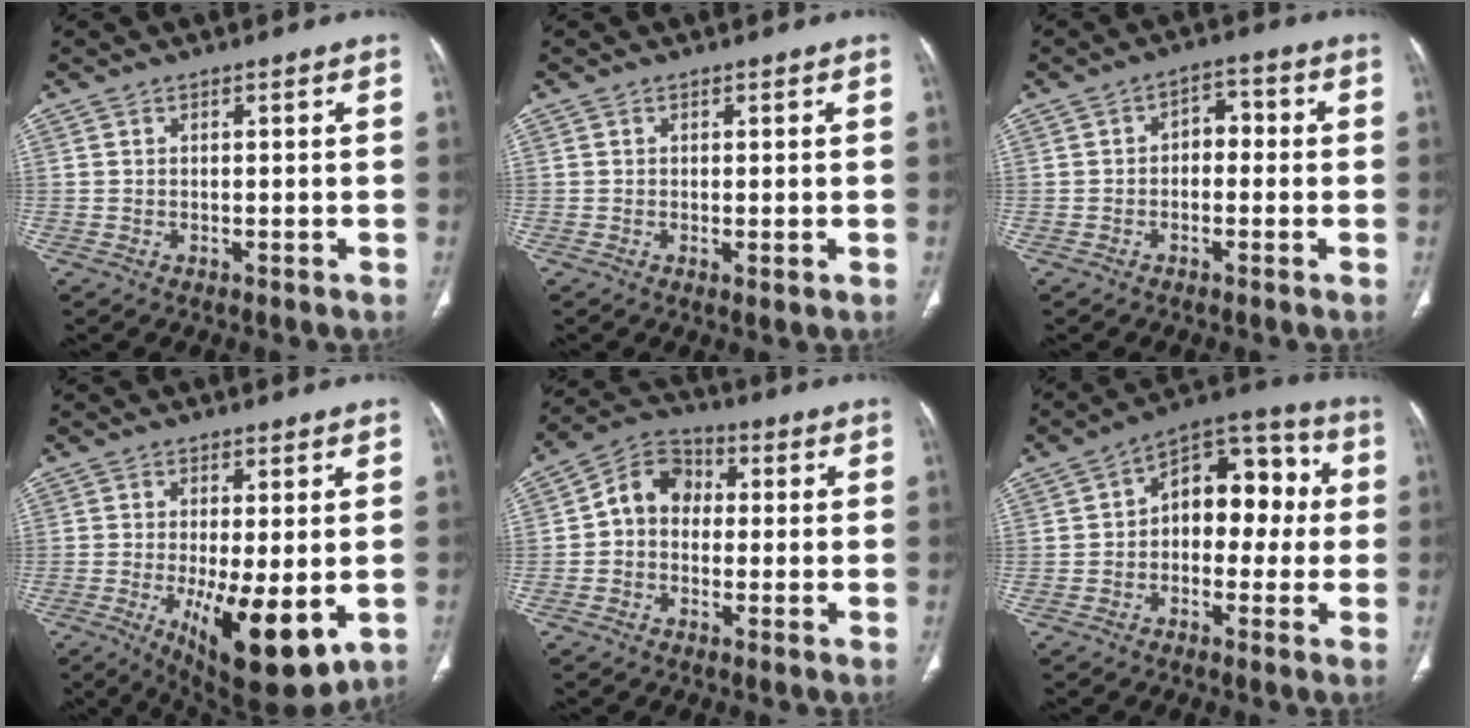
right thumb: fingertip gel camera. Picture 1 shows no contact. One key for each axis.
{"total": 1.0, "fx": -0.1, "fy": 0.3, "fz": 0.9, "tx": -0.021, "ty": -0.006, "tz": -0.001}
{"total": 4.4, "fx": -0.4, "fy": 3.0, "fz": 3.1, "tx": -0.021, "ty": 0.024, "tz": -0.018}
{"total": 13.9, "fx": -3.4, "fy": 4.8, "fz": 12.6, "tx": -0.194, "ty": -0.028, "tz": -0.037}
{"total": 8.3, "fx": -0.1, "fy": 6.8, "fz": 4.8, "tx": -0.059, "ty": 0.030, "tz": -0.018}
{"total": 13.4, "fx": 0.6, "fy": 8.6, "fz": 10.3, "tx": -0.089, "ty": 0.048, "tz": -0.008}